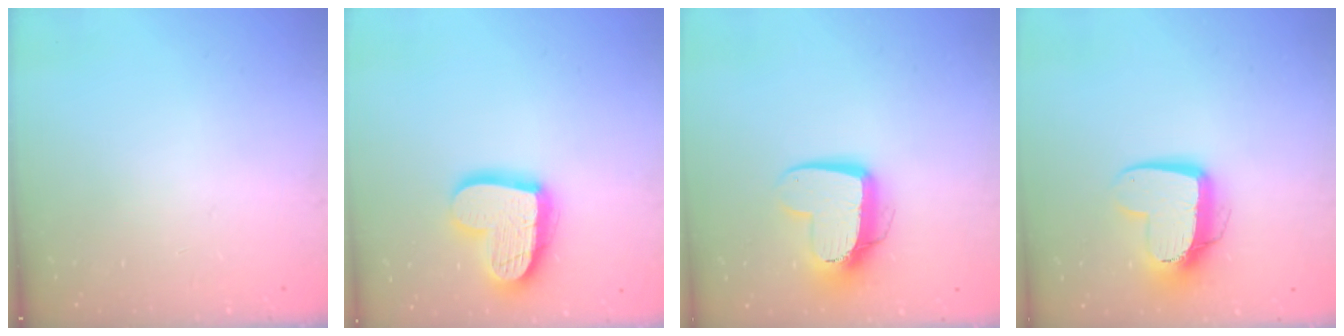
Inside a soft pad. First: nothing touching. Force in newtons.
{"total": 16.9, "press": 16.9, "slide": 1.6}
{"total": 12.1, "press": 12.0, "slide": 1.2}
{"total": 12.1, "press": 12.0, "slide": 1.2}